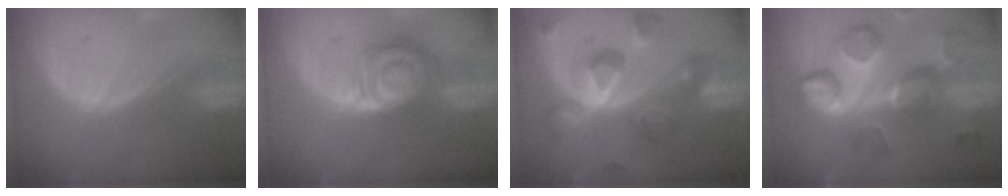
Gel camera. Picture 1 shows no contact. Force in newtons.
{"total": 8.1, "press": 7.1, "slide": 3.8}
{"total": 10.4, "press": 10.3, "slide": 0.8}
{"total": 12.5, "press": 11.1, "slide": 5.8}